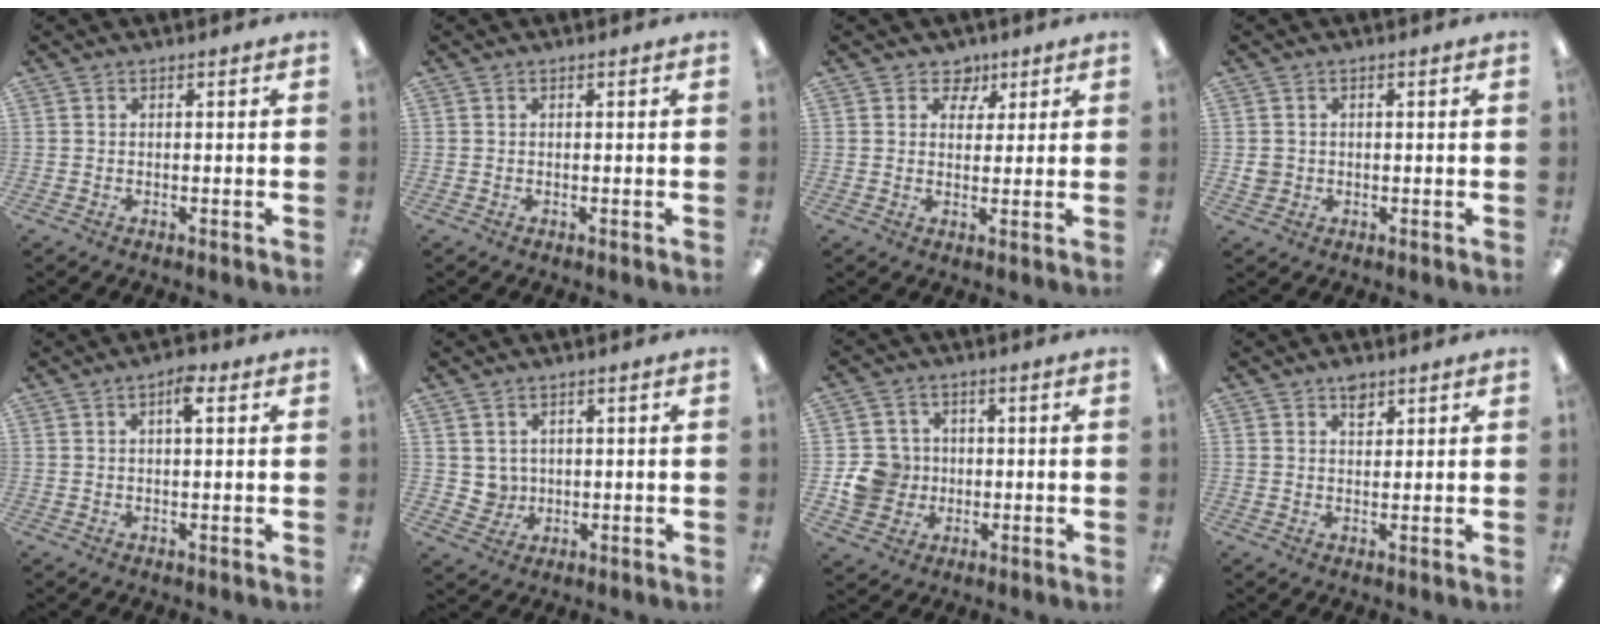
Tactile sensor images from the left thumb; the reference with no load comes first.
{"total": 0.0}
{"total": 5.0, "force": [2.9, 3.8, 1.3], "torque": [-0.008, -0.011, 0.048]}
{"total": 2.6, "force": [0.1, 2.5, 0.7], "torque": [-0.006, 0.001, -0.001]}
{"total": 4.6, "force": [2.3, 1.5, 3.7], "torque": [-0.056, -0.001, 0.033]}
{"total": 3.8, "force": [1.8, 3.3, 0.0], "torque": [-0.007, -0.004, 0.032]}
{"total": 8.5, "force": [-0.7, 8.2, 2.2], "torque": [-0.045, 0.014, -0.005]}
{"total": 3.2, "force": [2.2, 1.8, 1.6], "torque": [-0.018, -0.006, 0.037]}